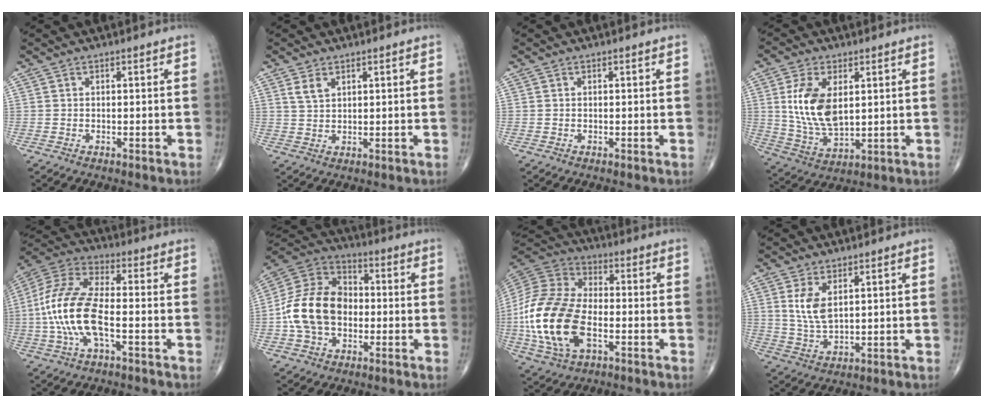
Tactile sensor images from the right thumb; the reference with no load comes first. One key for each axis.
{"total": 2.8, "fx": 1.6, "fy": 1.7, "fz": 1.7, "tx": -0.030, "ty": -0.004, "tz": 0.037}
{"total": 0.0}
{"total": 12.4, "fx": 2.6, "fy": 6.8, "fz": 10.0, "tx": -0.188, "ty": -0.017, "tz": 0.058}
{"total": 15.6, "fx": -2.9, "fy": 6.3, "fz": 14.0, "tx": -0.308, "ty": 0.032, "tz": -0.059}
{"total": 15.8, "fx": -2.0, "fy": 11.6, "fz": 10.6, "tx": -0.179, "ty": 0.035, "tz": -0.041}
{"total": 21.7, "fx": -4.7, "fy": 12.5, "fz": 17.1, "tx": -0.361, "ty": 0.010, "tz": -0.087}
{"total": 5.9, "fx": 2.0, "fy": 2.9, "fz": 4.8, "tx": -0.092, "ty": -0.013, "tz": 0.050}